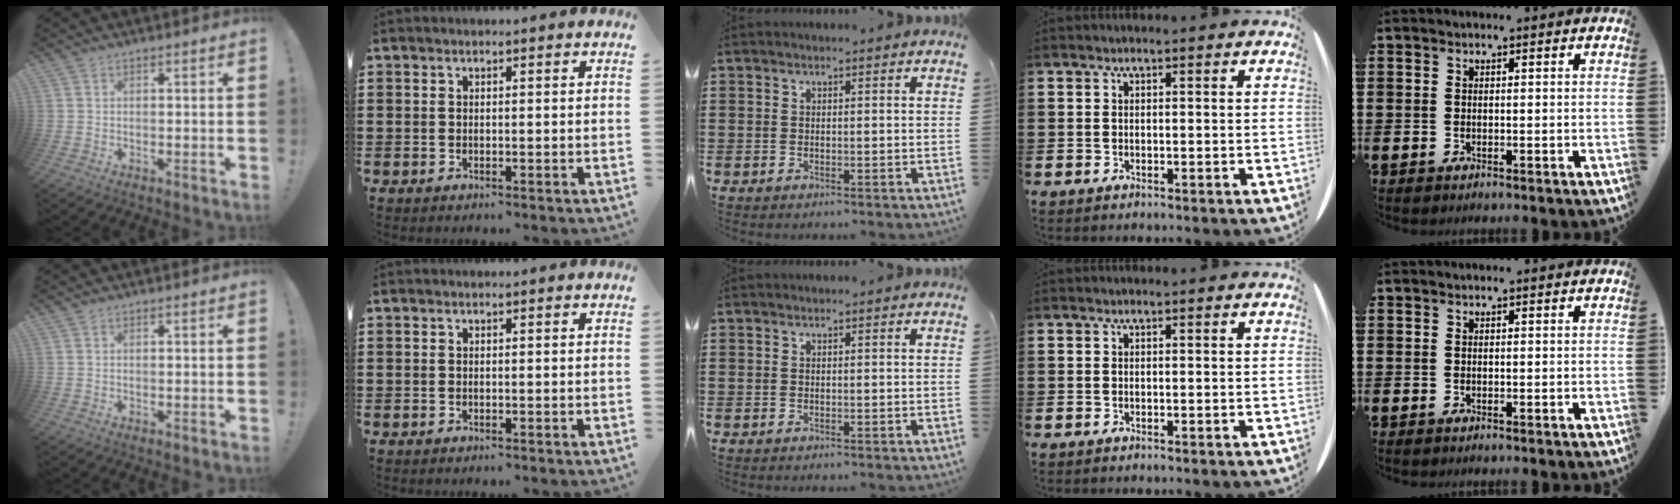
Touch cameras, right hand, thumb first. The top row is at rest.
{}